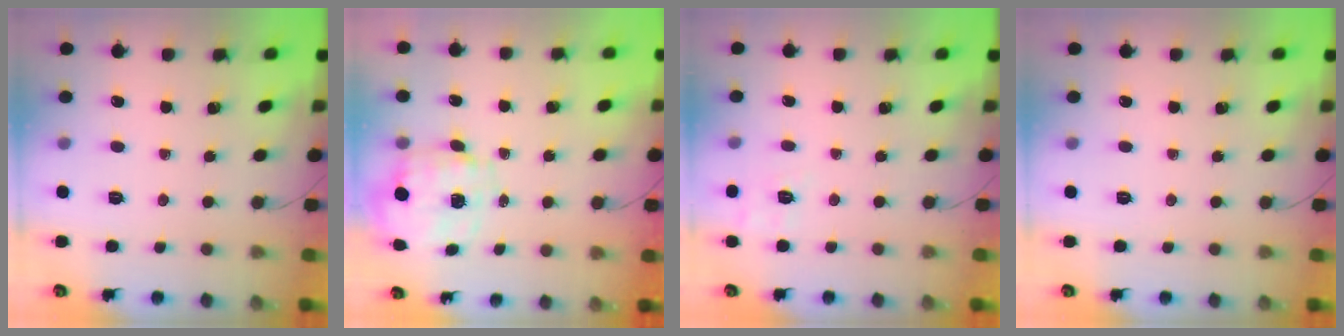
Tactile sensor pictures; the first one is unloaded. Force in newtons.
{"total": 2.6, "press": 2.4, "slide": 1.0}
{"total": 6.3, "press": 5.9, "slide": 2.0}
{"total": 0.0}